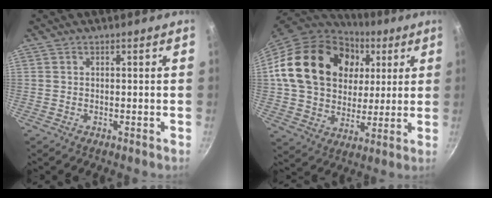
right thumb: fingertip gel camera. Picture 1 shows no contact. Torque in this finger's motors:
{"motor_torque": [2.37, 2.63, 0.83, -0.08, 0.43]}